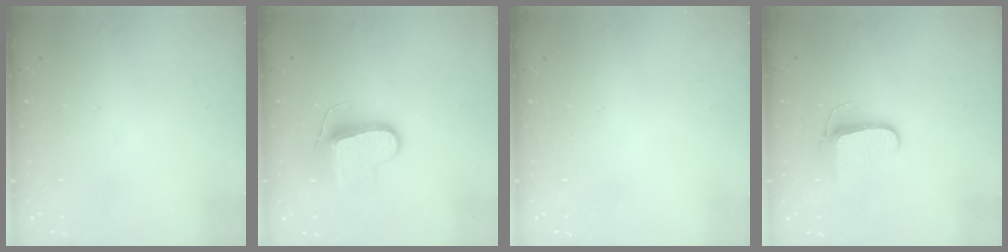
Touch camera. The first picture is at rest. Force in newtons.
{"total": 9.9, "press": 9.9, "slide": 0.2}
{"total": 0.0}
{"total": 7.8, "press": 7.7, "slide": 1.1}